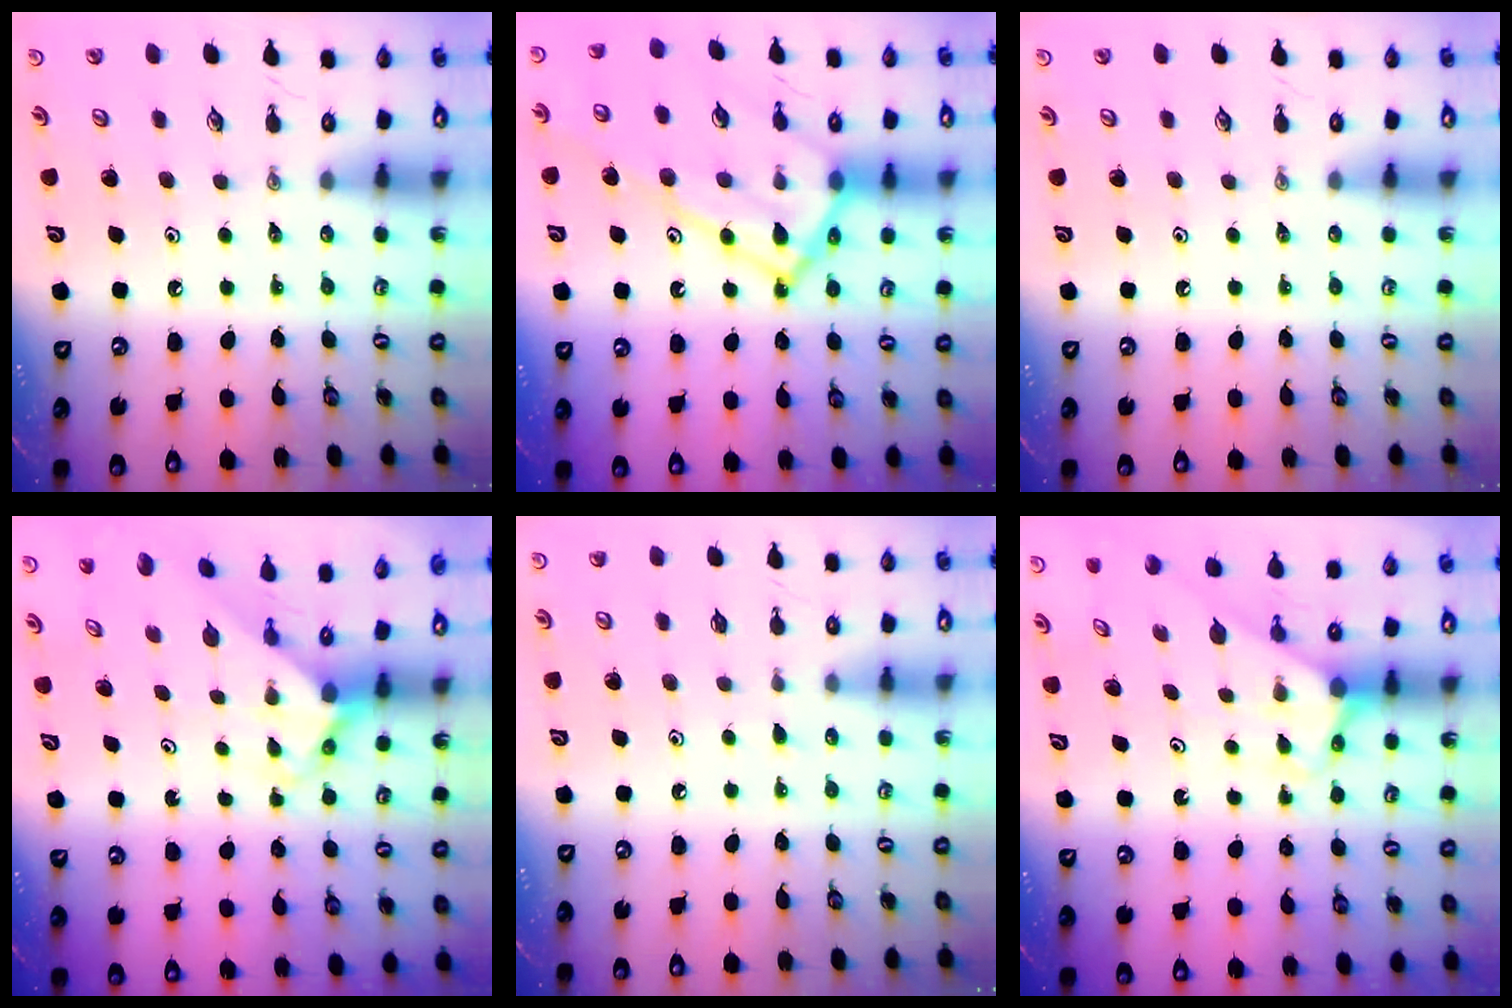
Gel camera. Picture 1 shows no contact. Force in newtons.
{"total": 21.6, "press": 21.5, "slide": 2.0}
{"total": 0.0}
{"total": 3.4, "press": 3.4, "slide": 0.3}
{"total": 3.8, "press": 3.8, "slide": 0.4}
{"total": 2.6, "press": 2.6, "slide": 0.2}